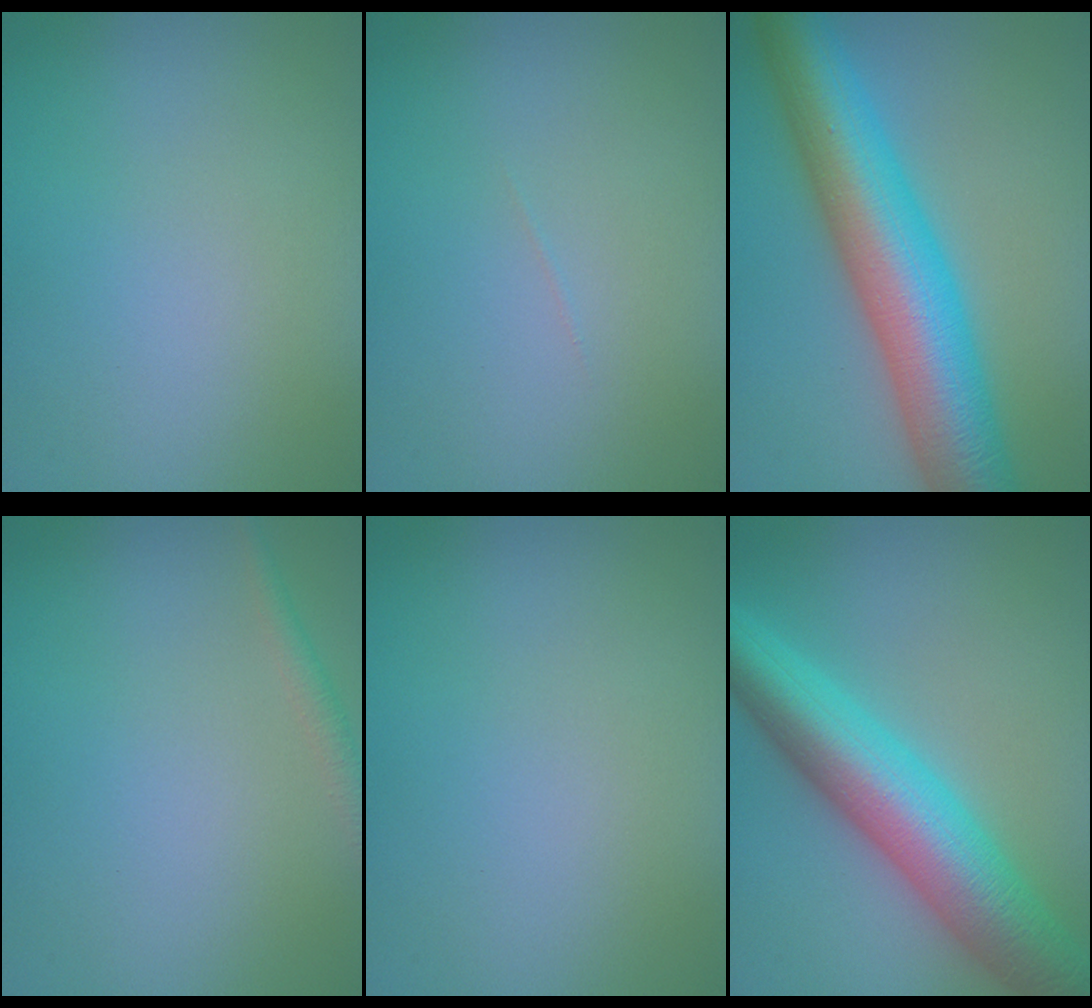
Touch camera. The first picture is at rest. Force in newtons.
{"total": 0.0}
{"total": 11.2, "press": 11.2, "slide": 0.2}
{"total": 1.4, "press": 1.4, "slide": 0.0}
{"total": 0.0}
{"total": 10.0, "press": 10.0, "slide": 0.1}